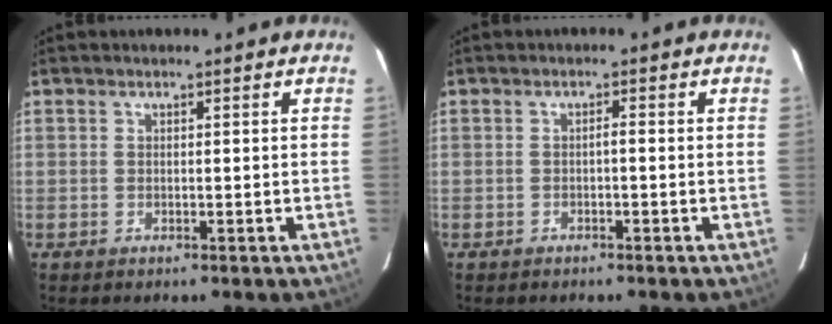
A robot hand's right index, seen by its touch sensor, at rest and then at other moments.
{"total": 0.8, "force": [-0.3, 0.1, 0.8], "torque": [-0.011, 0.003, -0.006]}